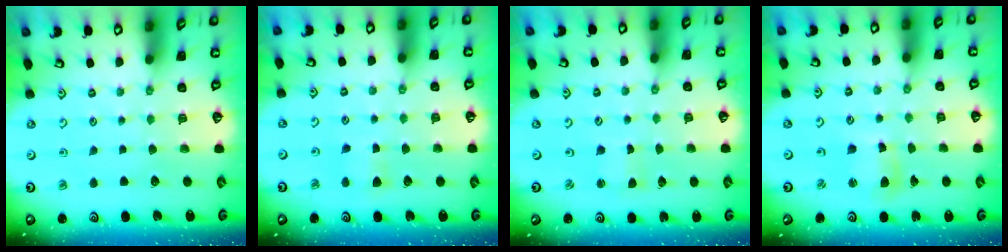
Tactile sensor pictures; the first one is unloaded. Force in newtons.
{"total": 3.9, "press": 3.8, "slide": 0.6}
{"total": 1.7, "press": 1.7, "slide": 0.1}
{"total": 7.2, "press": 7.1, "slide": 1.1}